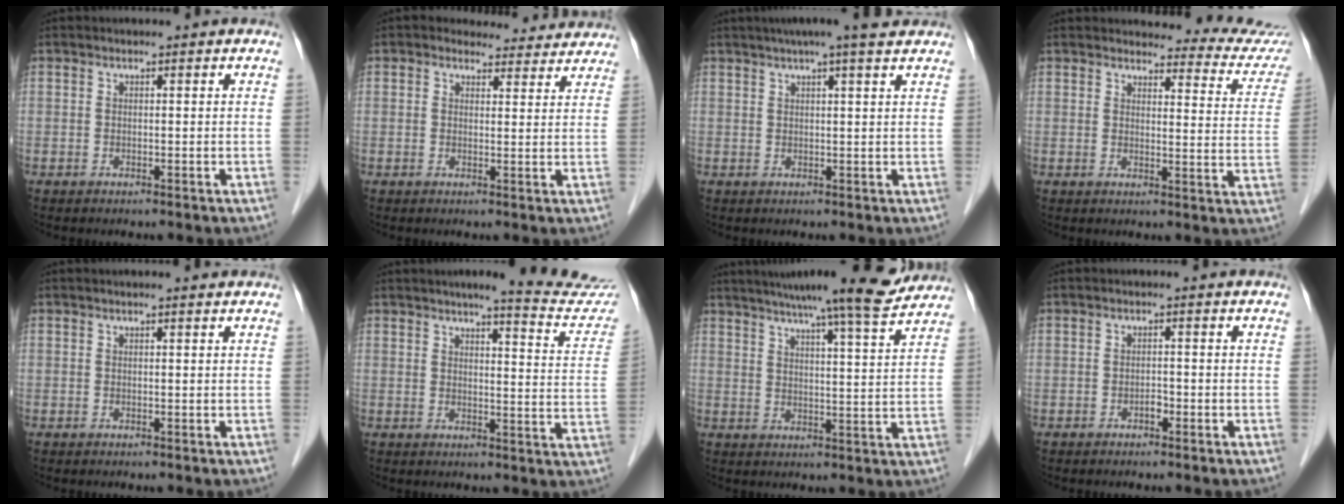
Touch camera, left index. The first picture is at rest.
{"total": 7.5, "force": [6.9, 2.8, 0.6], "torque": [0.014, 0.008, 0.063]}
{"total": 8.9, "force": [7.3, 0.2, 5.2], "torque": [-0.078, 0.028, 0.088]}
{"total": 14.7, "force": [14.4, 2.1, 2.1], "torque": [0.013, -0.081, 0.125]}
{"total": 1.0, "force": [0.8, 0.0, 0.6], "torque": [-0.013, 0.007, 0.014]}
{"total": 13.6, "force": [12.7, 0.3, 4.8], "torque": [-0.048, -0.058, 0.131]}
{"total": 15.9, "force": [13.9, 0.0, 7.8], "torque": [-0.119, -0.001, 0.183]}
{"total": 1.1, "force": [-0.7, 0.5, 0.6], "torque": [-0.010, 0.003, -0.011]}